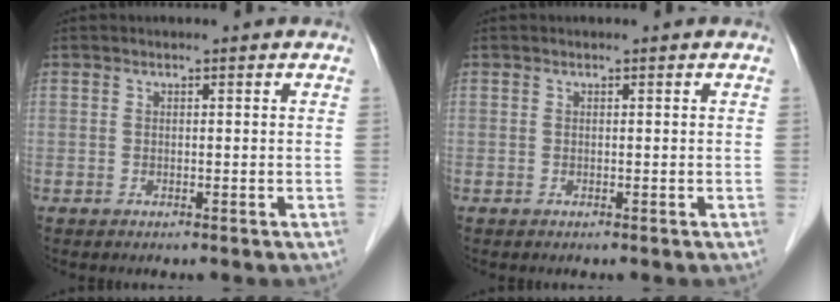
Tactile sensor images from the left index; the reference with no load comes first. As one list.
[{"total": 0.0}]